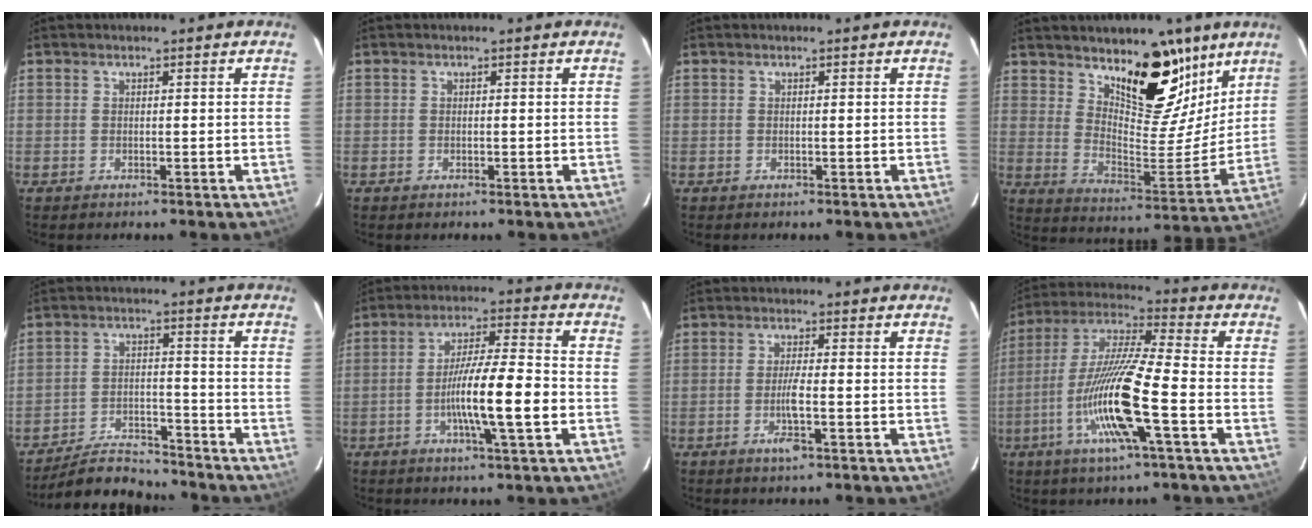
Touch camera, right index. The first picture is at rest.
{"total": 0.0}
{"total": 0.0}
{"total": 15.2, "force": [10.1, 6.0, 9.6], "torque": [-0.117, -0.023, 0.167]}
{"total": 7.6, "force": [-7.4, 1.6, 0.7], "torque": [-0.010, 0.002, -0.128]}
{"total": 11.4, "force": [-2.8, 0.3, 11.0], "torque": [-0.192, 0.000, -0.055]}
{"total": 3.8, "force": [-1.5, 0.0, 3.5], "torque": [-0.070, -0.006, -0.028]}
{"total": 15.5, "force": [-4.9, 0.3, 14.7], "torque": [-0.299, -0.007, -0.097]}